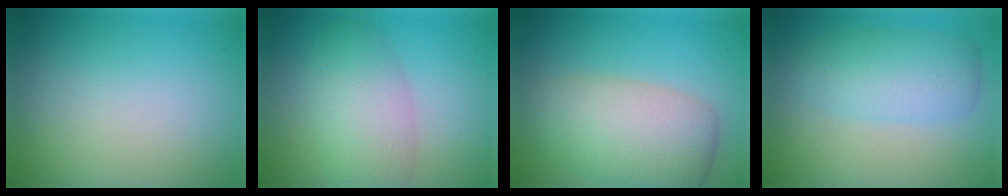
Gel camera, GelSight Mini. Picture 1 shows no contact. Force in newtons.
{"total": 5.1, "press": 5.1, "slide": 0.1}
{"total": 7.5, "press": 7.5, "slide": 0.4}
{"total": 4.5, "press": 4.5, "slide": 0.1}